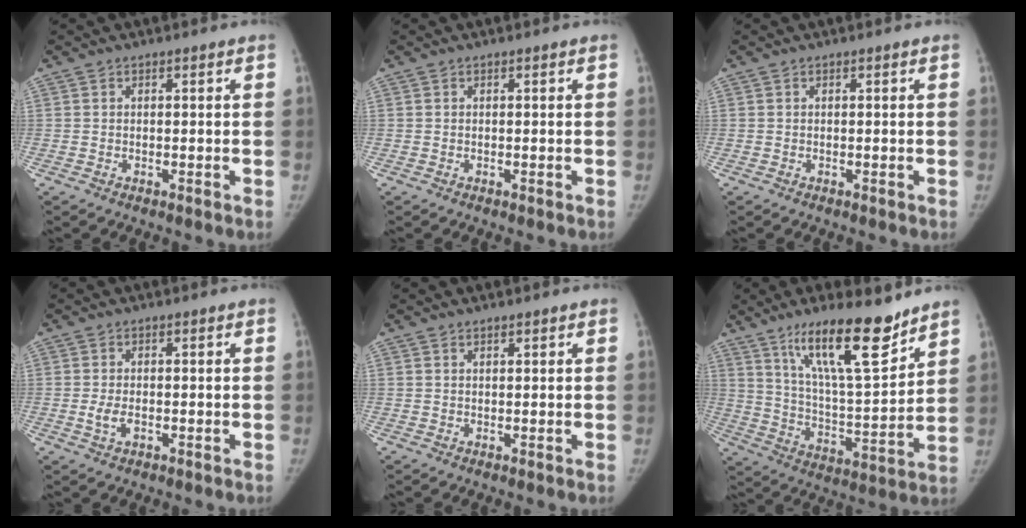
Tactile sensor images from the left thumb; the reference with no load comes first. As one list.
[{"total": 0.0}, {"total": 0.0}, {"total": 2.6, "force": [-0.5, 1.4, 2.1], "torque": [-0.046, -0.003, -0.011]}, {"total": 0.8, "force": [0.7, 0.2, 0.4], "torque": [-0.005, -0.004, 0.011]}, {"total": 18.5, "force": [12.7, 4.4, 12.7], "torque": [-0.183, -0.078, 0.222]}]